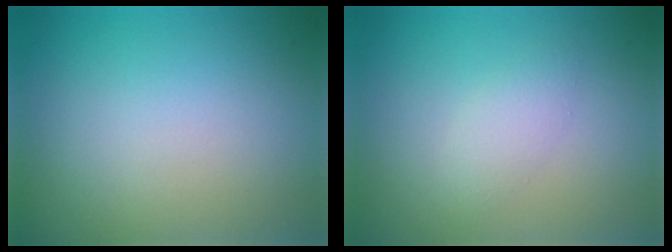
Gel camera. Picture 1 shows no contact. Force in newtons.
{"total": 1.7, "press": 1.7, "slide": 0.1}